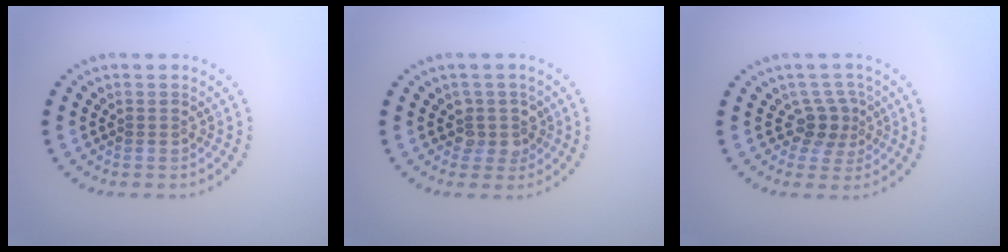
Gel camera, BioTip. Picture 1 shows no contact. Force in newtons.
{"total": 2.1, "press": 1.6, "slide": 1.3}
{"total": 2.5, "press": 1.8, "slide": 1.6}